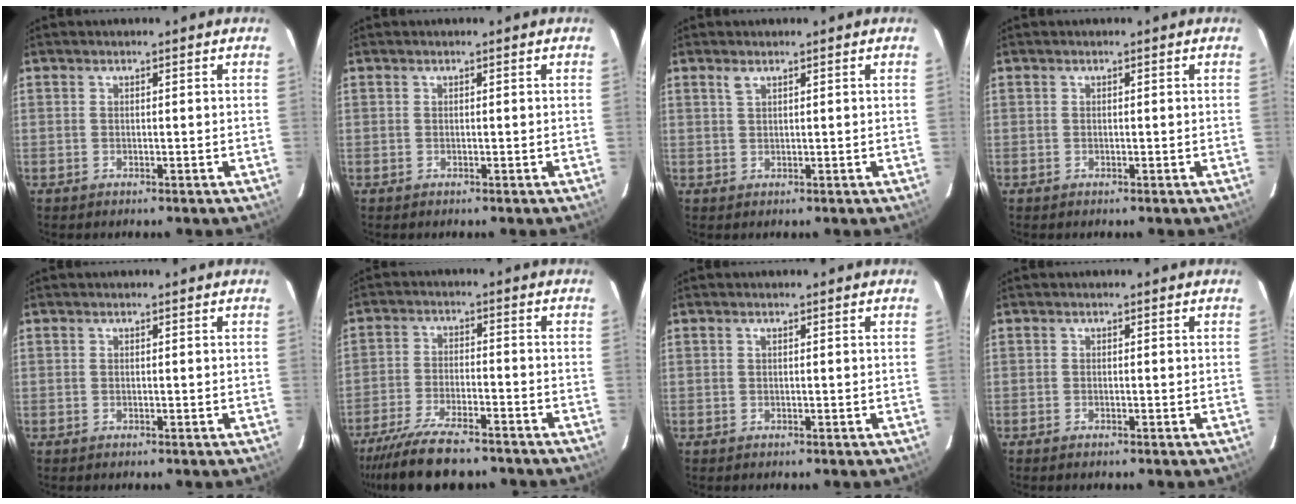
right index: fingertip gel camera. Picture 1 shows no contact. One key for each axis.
{"total": 0.0}
{"total": 1.2, "fx": 0.8, "fy": 0.4, "fz": 0.8, "tx": -0.017, "ty": 0.003, "tz": 0.017}
{"total": 0.0}
{"total": 0.0}
{"total": 14.3, "fx": -12.0, "fy": 3.5, "fz": 7.0, "tx": -0.157, "ty": -0.023, "tz": -0.201}
{"total": 0.0}
{"total": 0.6, "fx": -0.5, "fy": 0.1, "fz": 0.3, "tx": -0.006, "ty": -0.001, "tz": -0.011}